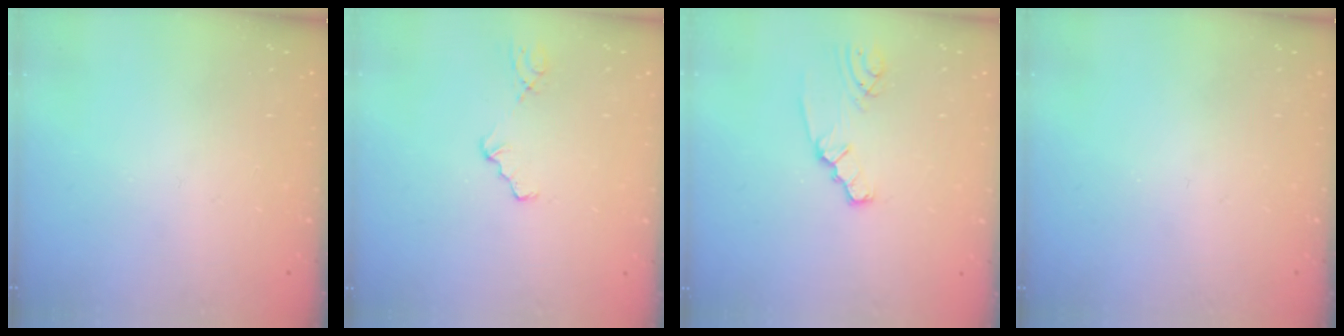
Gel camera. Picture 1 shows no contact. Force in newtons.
{"total": 1.9, "press": 1.9, "slide": 0.3}
{"total": 2.0, "press": 2.0, "slide": 0.2}
{"total": 0.0}